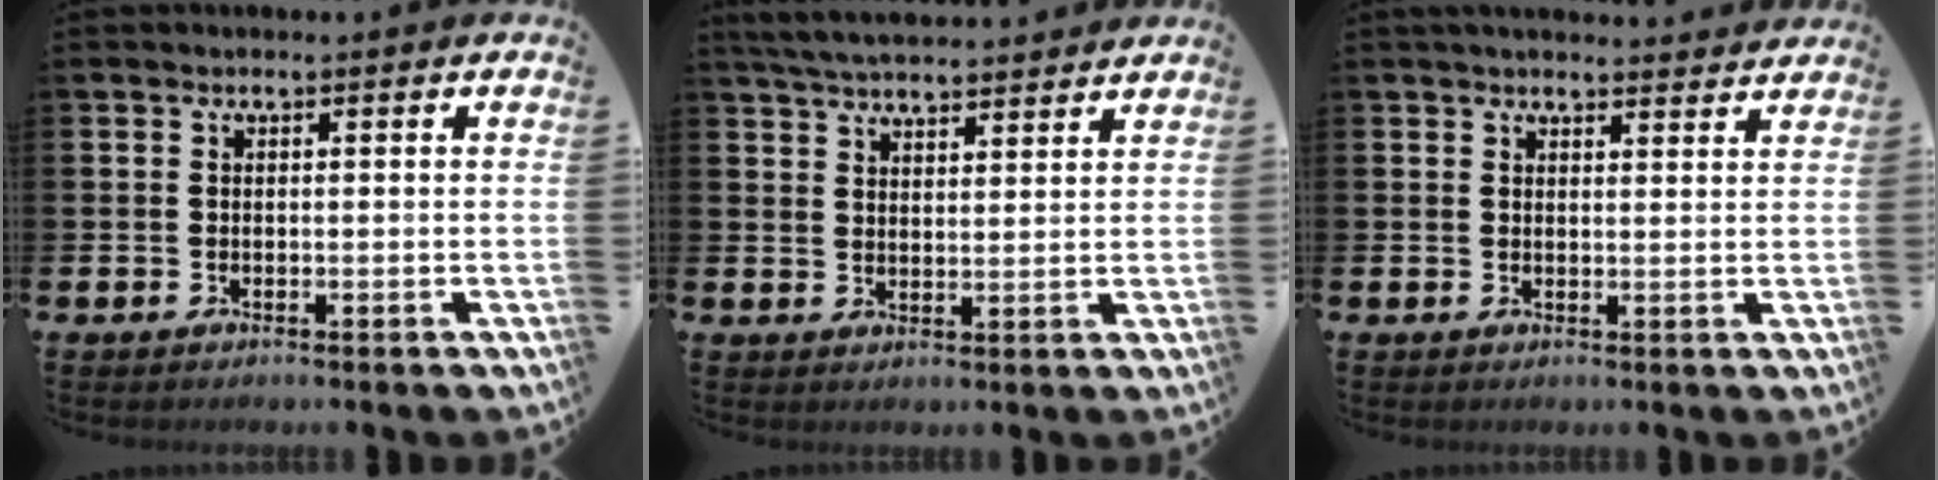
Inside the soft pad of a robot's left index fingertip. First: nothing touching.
{"total": 4.8, "force": [4.7, 0.3, 0.8], "torque": [-0.034, -0.021, 0.086]}
{"total": 2.0, "force": [2.0, 0.1, 0.1], "torque": [0.006, -0.012, 0.033]}